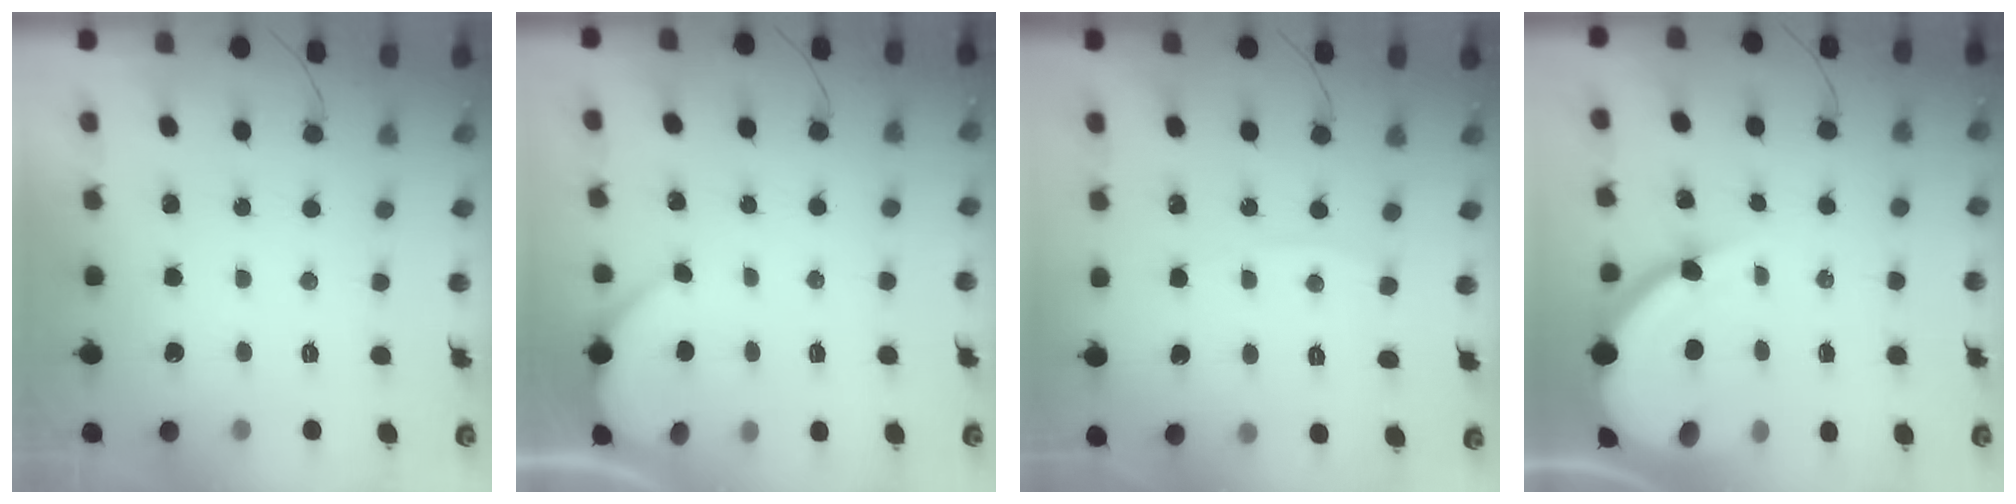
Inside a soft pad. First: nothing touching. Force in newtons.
{"total": 2.5, "press": 2.5, "slide": 0.3}
{"total": 3.3, "press": 3.3, "slide": 0.2}
{"total": 14.8, "press": 14.7, "slide": 1.5}